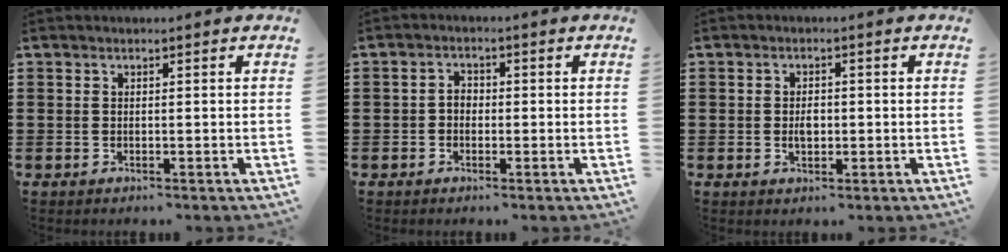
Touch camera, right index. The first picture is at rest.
{"total": 1.7, "force": [-0.6, 1.3, 1.0], "torque": [-0.020, 0.006, -0.014]}
{"total": 2.3, "force": [-0.2, 1.3, 1.9], "torque": [-0.036, 0.004, -0.004]}